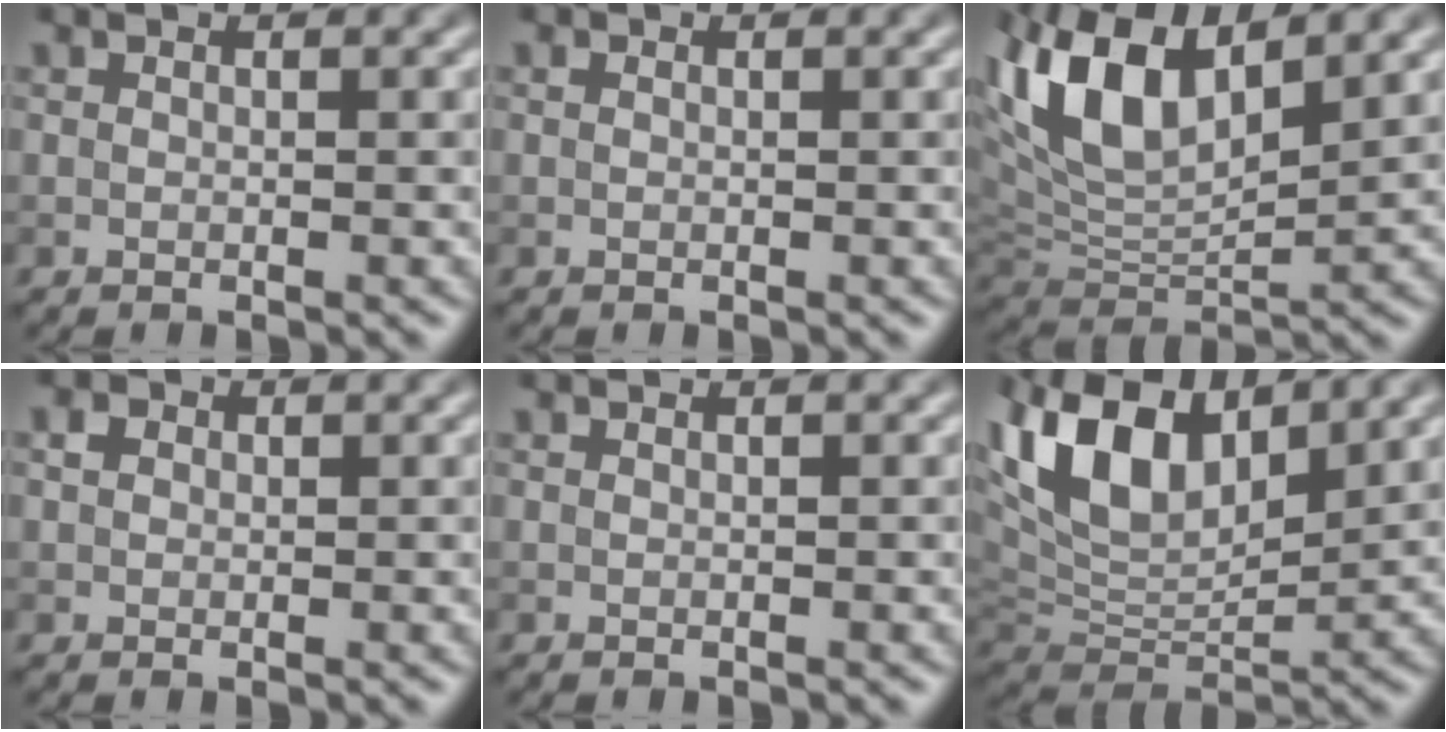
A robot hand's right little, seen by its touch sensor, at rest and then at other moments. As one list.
[{"total": 0.0}, {"total": 9.9, "force": [4.5, 4.4, 7.6], "torque": [-0.160, 0.014, 0.083]}, {"total": 1.1, "force": [0.3, 1.0, 0.4], "torque": [-0.006, 0.003, 0.001]}, {"total": 0.0}, {"total": 11.3, "force": [5.7, 5.6, 7.9], "torque": [-0.171, 0.021, 0.100]}]